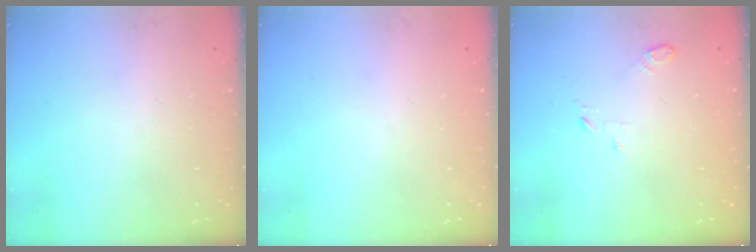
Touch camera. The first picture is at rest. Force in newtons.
{"total": 0.0}
{"total": 3.3, "press": 3.2, "slide": 0.7}